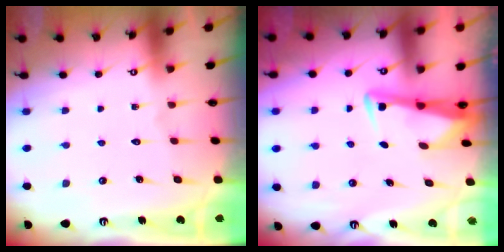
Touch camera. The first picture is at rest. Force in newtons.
{"total": 3.4, "press": 3.4, "slide": 0.4}